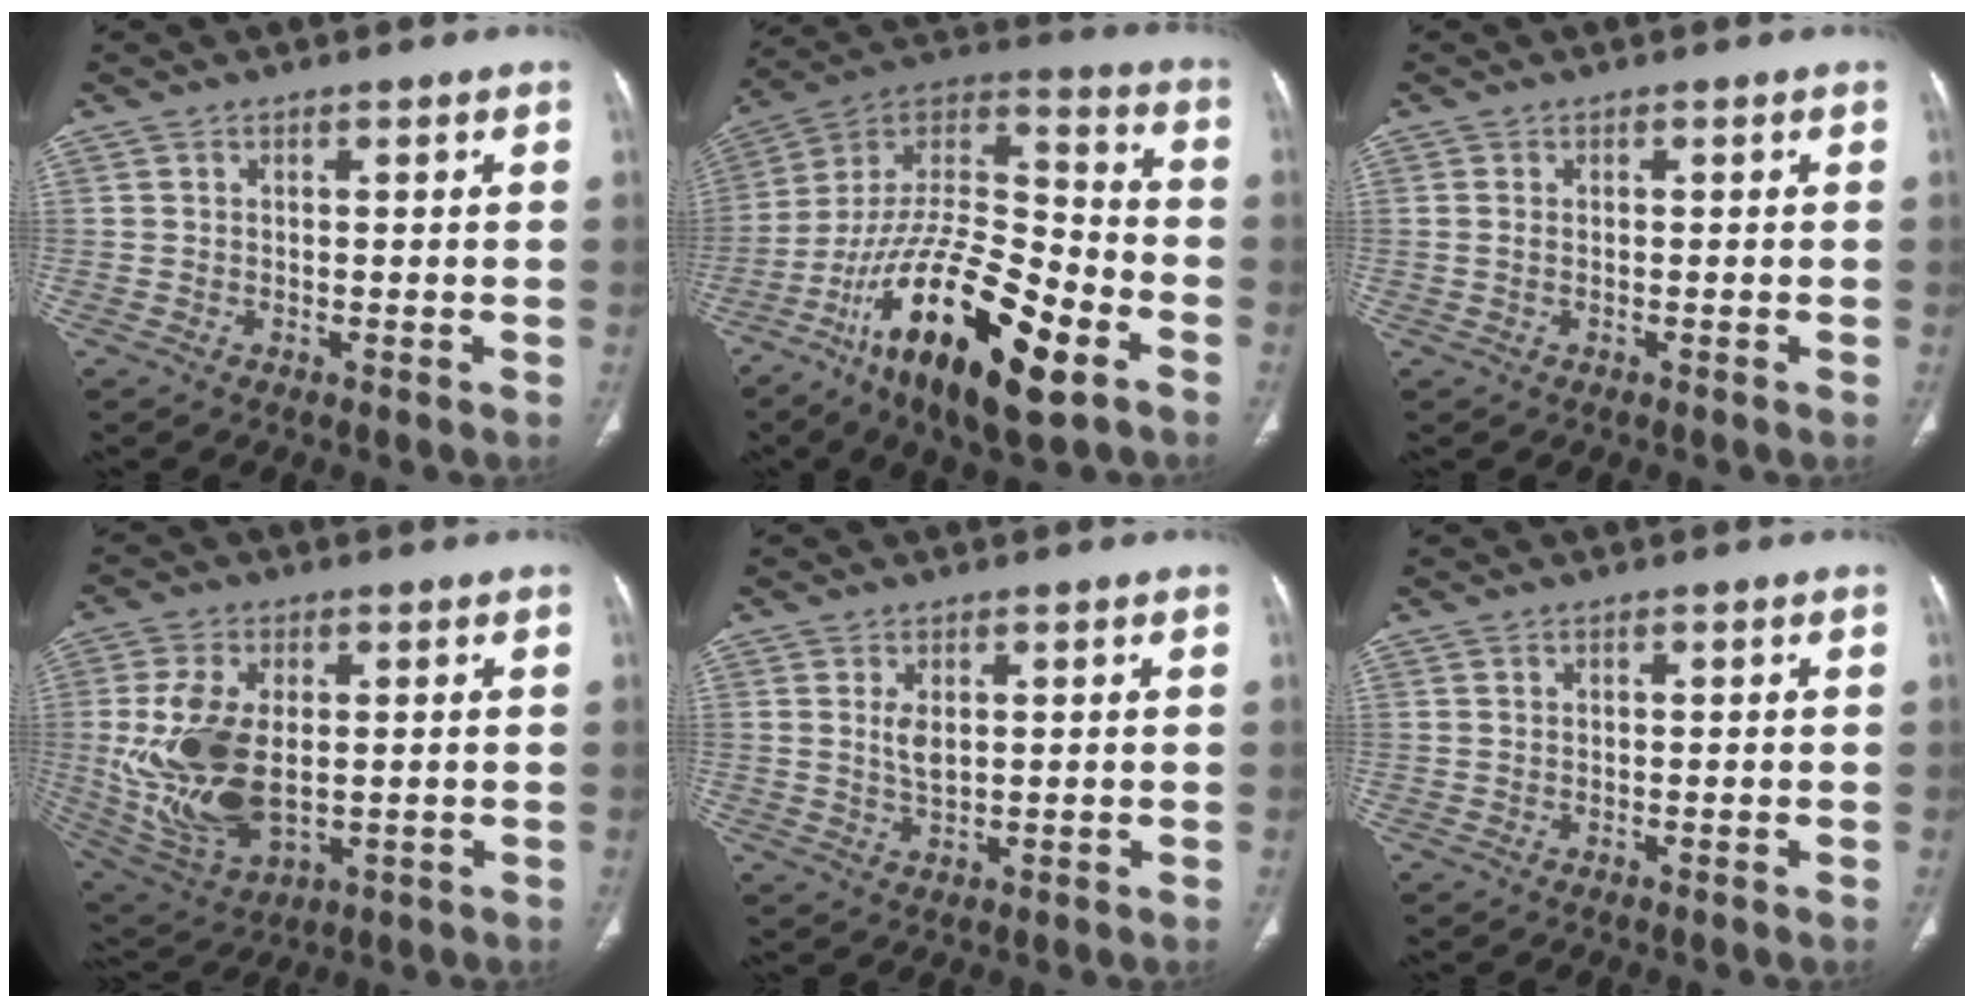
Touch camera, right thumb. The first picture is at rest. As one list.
[{"total": 25.7, "force": [-12.5, 9.0, 20.6], "torque": [-0.384, 0.054, -0.219]}, {"total": 1.0, "force": [-0.1, 0.6, 0.8], "torque": [-0.021, -0.001, -0.001]}, {"total": 17.3, "force": [0.2, 9.8, 14.2], "torque": [-0.290, -0.012, 0.023]}, {"total": 3.2, "force": [0.8, 1.6, 2.7], "torque": [-0.051, -0.008, 0.021]}, {"total": 0.0}]